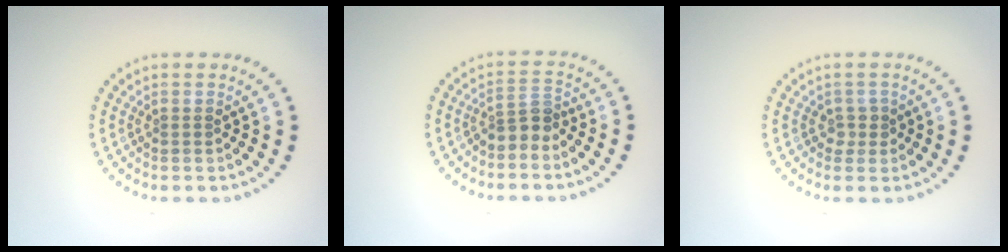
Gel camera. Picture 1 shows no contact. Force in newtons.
{"total": 2.3, "press": 1.8, "slide": 1.5}
{"total": 1.4, "press": 1.1, "slide": 0.9}